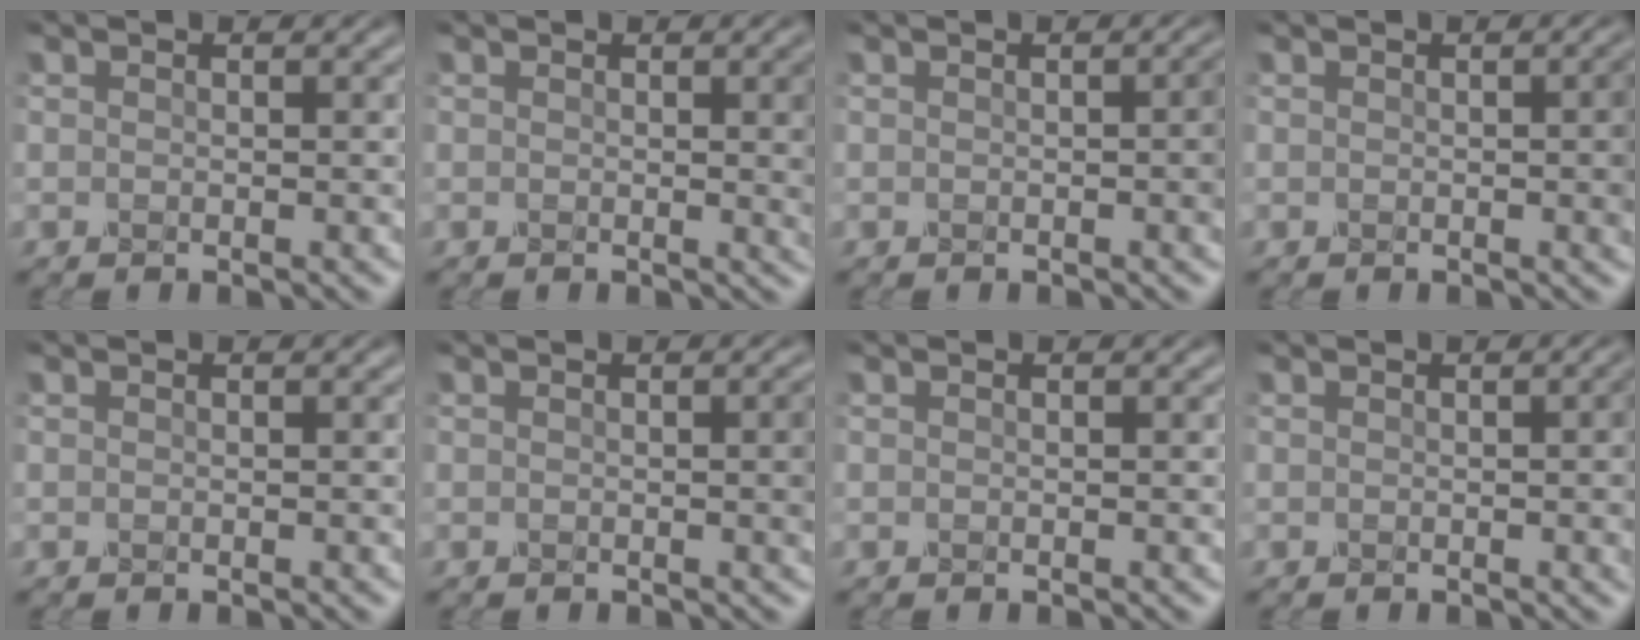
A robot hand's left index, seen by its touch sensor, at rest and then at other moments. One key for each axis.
{"total": 3.2, "fx": 0.3, "fy": 0.9, "fz": 3.1, "tx": -0.027, "ty": 0.003, "tz": 0.001}
{"total": 1.8, "fx": 0.0, "fy": 0.3, "fz": 1.8, "tx": -0.022, "ty": 0.003, "tz": -0.001}
{"total": 2.1, "fx": 0.0, "fy": 0.4, "fz": 2.0, "tx": -0.022, "ty": 0.002, "tz": -0.001}
{"total": 0.0}
{"total": 1.9, "fx": 0.0, "fy": 0.4, "fz": 1.9, "tx": -0.019, "ty": 0.002, "tz": -0.002}
{"total": 0.0}
{"total": 3.6, "fx": 0.0, "fy": 1.0, "fz": 3.4, "tx": -0.030, "ty": 0.006, "tz": -0.003}